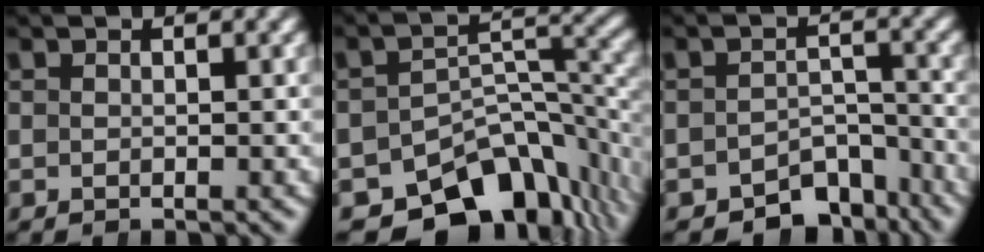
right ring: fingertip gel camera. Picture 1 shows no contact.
{"total": 13.3, "force": [-8.7, 6.6, 7.5], "torque": [-0.093, -0.033, -0.117]}
{"total": 6.9, "force": [-5.8, 3.0, 2.1], "torque": [-0.003, -0.010, -0.090]}